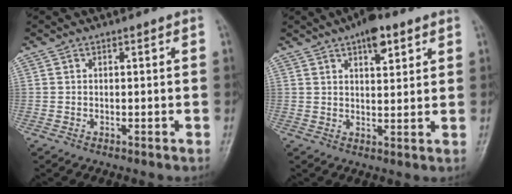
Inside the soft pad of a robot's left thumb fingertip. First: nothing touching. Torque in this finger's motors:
{"motor_torque": [1.73, 0.80, 1.26, -0.64, 0.24]}